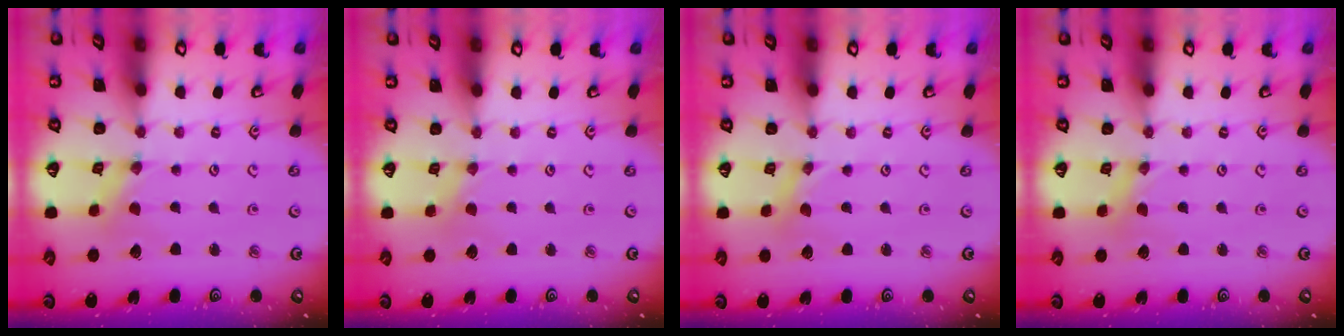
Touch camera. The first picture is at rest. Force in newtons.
{"total": 0.0}
{"total": 0.0}
{"total": 0.0}